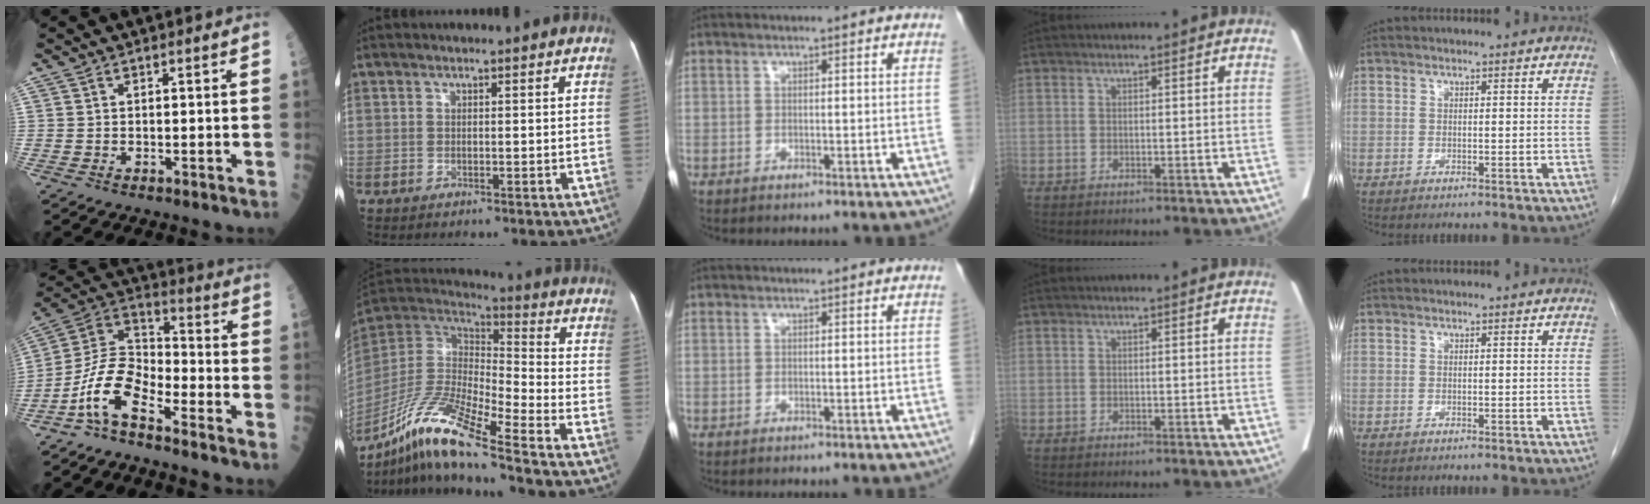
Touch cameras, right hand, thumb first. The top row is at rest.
{"thumb": {"total": 11.6, "force": [-6.9, 4.6, 8.2], "torque": [-0.162, 0.071, -0.143]}, "index": {"total": 16.7, "force": [-11.9, 1.6, 11.6], "torque": [-0.236, -0.001, -0.221]}}